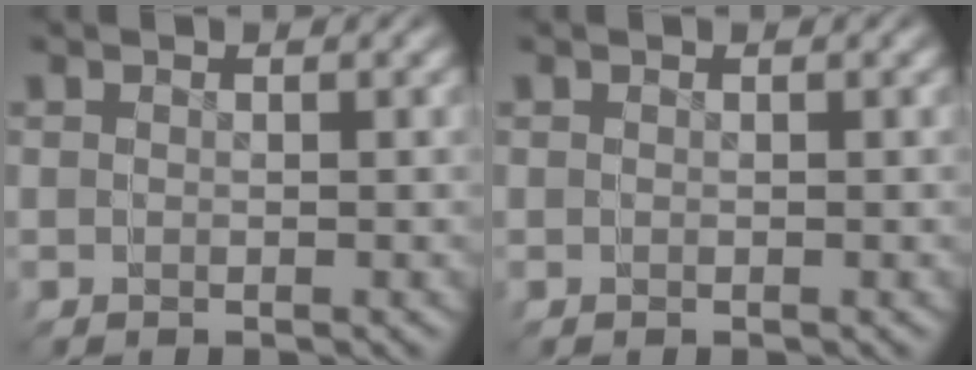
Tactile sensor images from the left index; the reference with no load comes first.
{"total": 0.0}